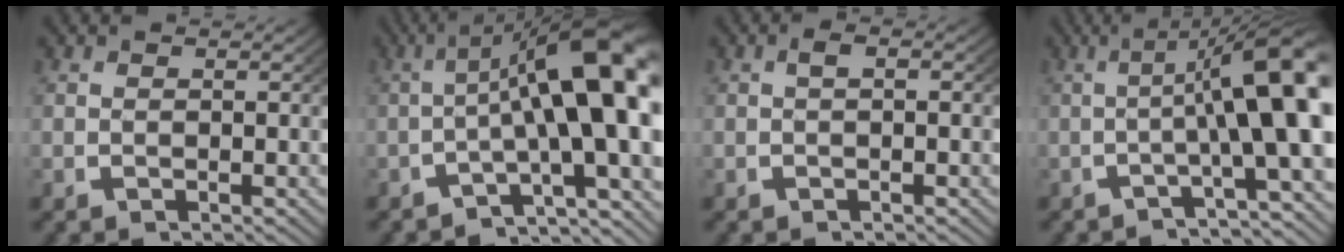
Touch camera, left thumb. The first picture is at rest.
{"total": 12.7, "force": [-1.4, 5.6, 11.4], "torque": [-0.152, -0.015, -0.016]}
{"total": 1.0, "force": [-0.1, 0.2, 1.0], "torque": [-0.017, 0.002, -0.002]}
{"total": 10.2, "force": [-0.9, 3.2, 9.7], "torque": [-0.132, 0.006, -0.018]}